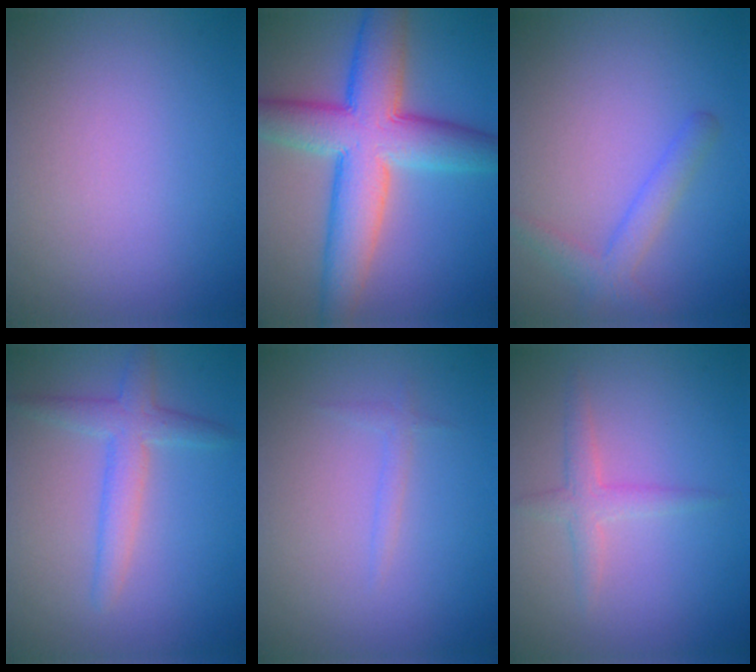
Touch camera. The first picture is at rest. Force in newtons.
{"total": 10.1, "press": 10.1, "slide": 0.2}
{"total": 2.3, "press": 2.3, "slide": 0.1}
{"total": 3.1, "press": 3.1, "slide": 0.1}
{"total": 0.8, "press": 0.8, "slide": 0.1}
{"total": 1.9, "press": 1.9, "slide": 0.1}